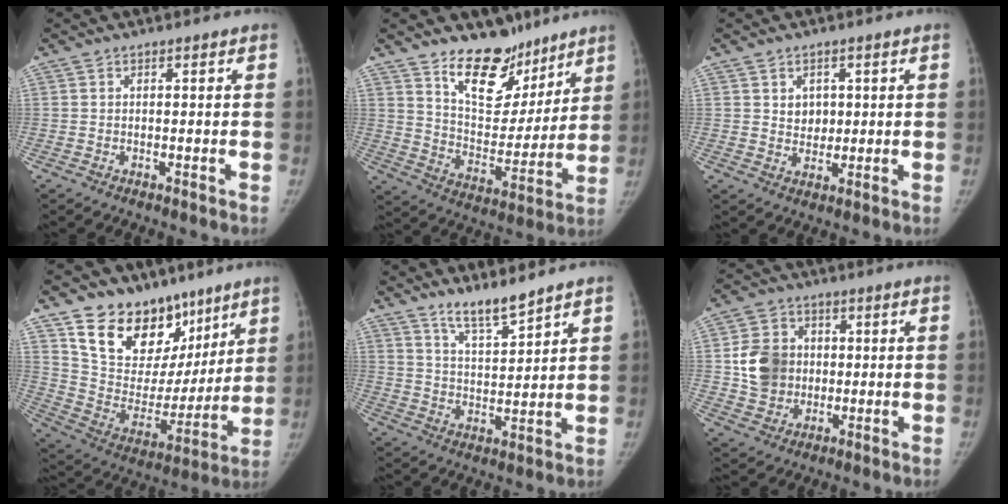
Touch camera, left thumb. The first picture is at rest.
{"total": 15.8, "force": [11.5, 8.5, 6.5], "torque": [-0.045, -0.084, 0.194]}
{"total": 3.9, "force": [1.1, 3.2, 1.8], "torque": [-0.004, -0.008, 0.021]}
{"total": 21.0, "force": [13.5, 13.7, 8.5], "torque": [-0.077, -0.066, 0.233]}
{"total": 7.0, "force": [6.0, 1.0, 3.5], "torque": [-0.056, -0.051, 0.113]}
{"total": 10.4, "force": [0.4, 9.1, 5.0], "torque": [-0.062, 0.004, 0.010]}